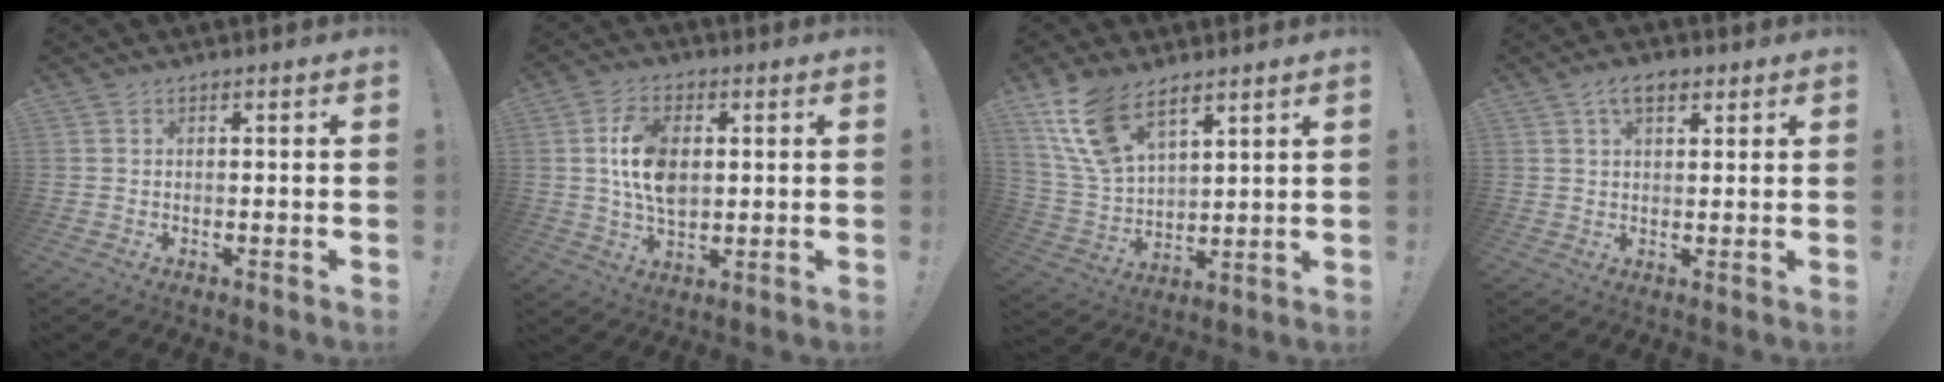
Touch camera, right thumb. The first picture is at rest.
{"total": 12.4, "force": [2.0, 8.0, 9.3], "torque": [-0.163, 0.006, 0.036]}
{"total": 14.8, "force": [9.7, 7.2, 8.6], "torque": [-0.174, -0.046, 0.185]}
{"total": 5.6, "force": [2.9, 3.0, 3.8], "torque": [-0.056, -0.003, 0.050]}